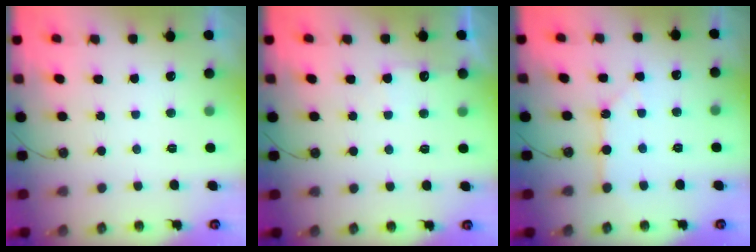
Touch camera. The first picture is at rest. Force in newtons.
{"total": 6.2, "press": 6.1, "slide": 0.9}
{"total": 2.5, "press": 2.5, "slide": 0.2}